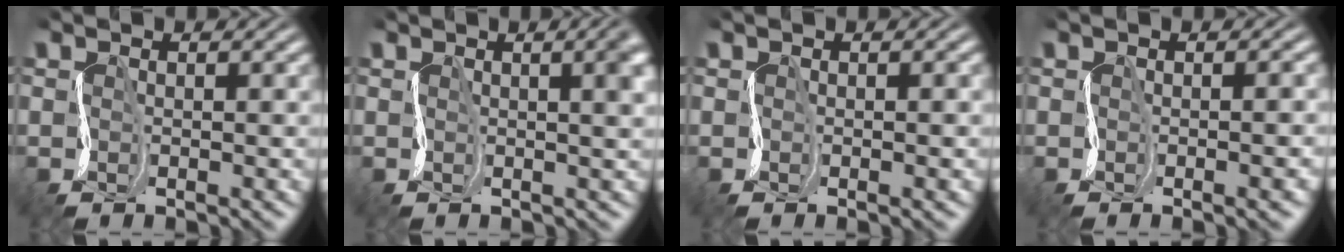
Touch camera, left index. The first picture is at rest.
{"total": 4.9, "force": [1.0, 2.2, 4.3], "torque": [-0.009, 0.020, 0.008]}
{"total": 1.7, "force": [0.0, 0.6, 1.6], "torque": [-0.013, 0.002, 0.002]}
{"total": 5.0, "force": [-0.8, 2.2, 4.5], "torque": [-0.022, 0.007, -0.002]}